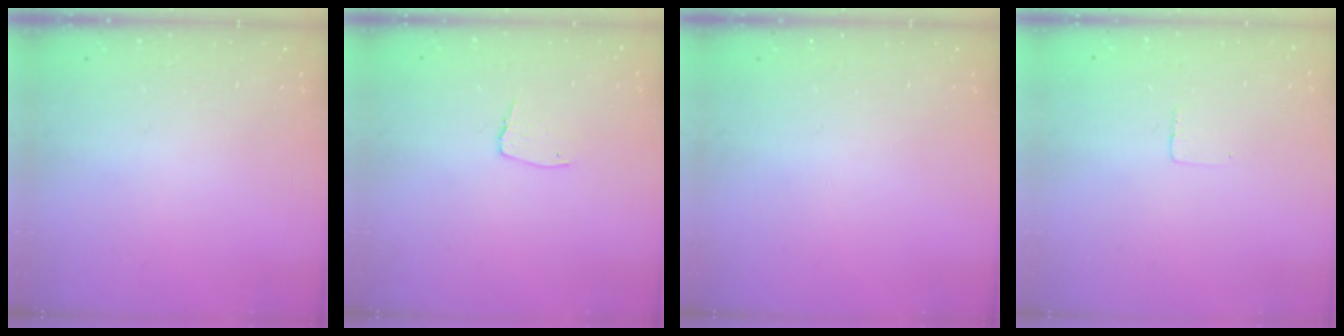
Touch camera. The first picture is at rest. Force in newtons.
{"total": 5.4, "press": 5.3, "slide": 0.5}
{"total": 0.0}
{"total": 1.9, "press": 1.9, "slide": 0.1}